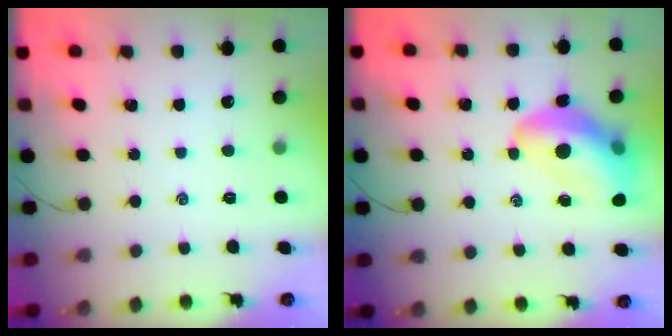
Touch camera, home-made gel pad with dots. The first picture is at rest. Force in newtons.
{"total": 15.0, "press": 14.4, "slide": 3.9}